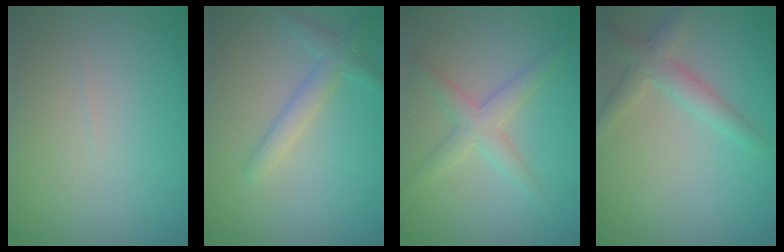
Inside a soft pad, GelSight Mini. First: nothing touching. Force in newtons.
{"total": 2.3, "press": 2.3, "slide": 0.1}
{"total": 2.7, "press": 2.7, "slide": 0.1}
{"total": 2.8, "press": 2.8, "slide": 0.1}